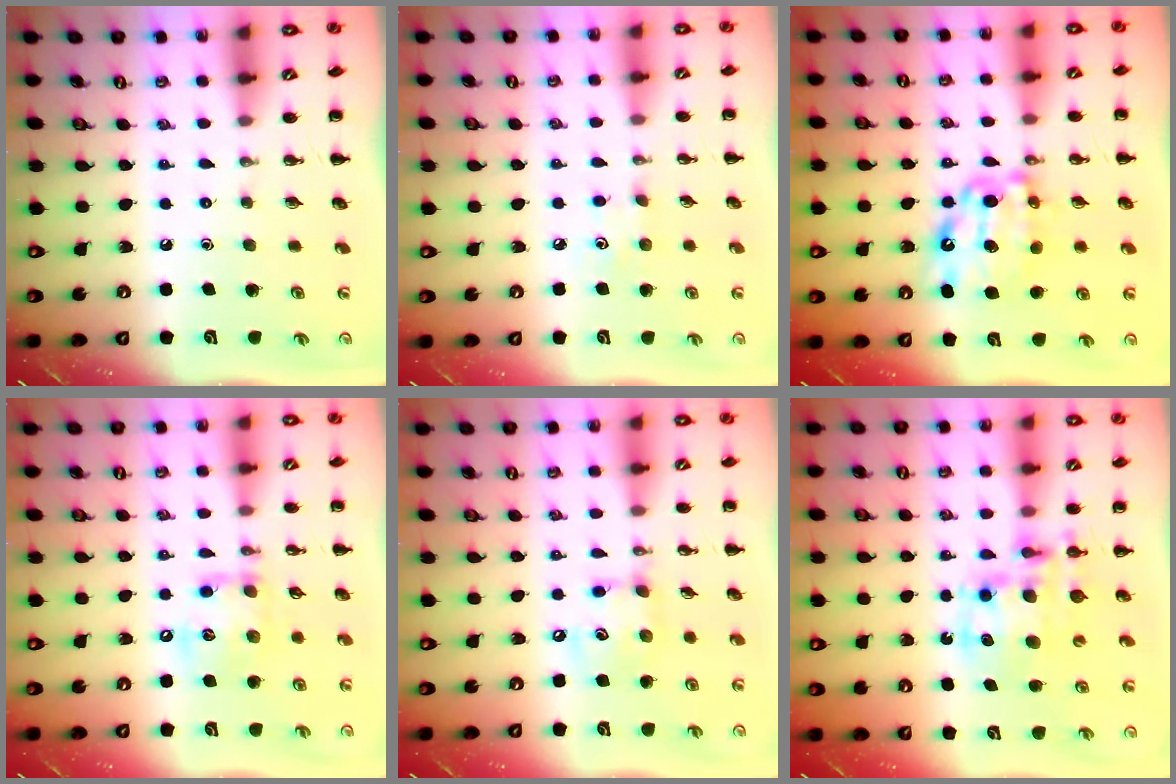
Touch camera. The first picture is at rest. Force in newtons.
{"total": 3.5, "press": 3.3, "slide": 1.1}
{"total": 12.2, "press": 12.1, "slide": 1.1}
{"total": 12.3, "press": 12.2, "slide": 1.9}
{"total": 7.8, "press": 7.8, "slide": 0.6}
{"total": 12.0, "press": 11.7, "slide": 2.7}